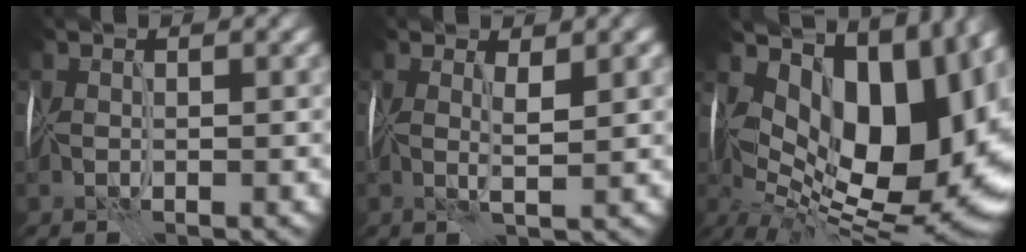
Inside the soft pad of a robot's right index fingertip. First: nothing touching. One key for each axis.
{"total": 1.9, "fx": 0.9, "fy": 0.2, "fz": 1.7, "tx": -0.033, "ty": -0.002, "tz": 0.017}
{"total": 15.7, "fx": 3.1, "fy": 9.3, "fz": 12.3, "tx": -0.182, "ty": 0.010, "tz": 0.063}